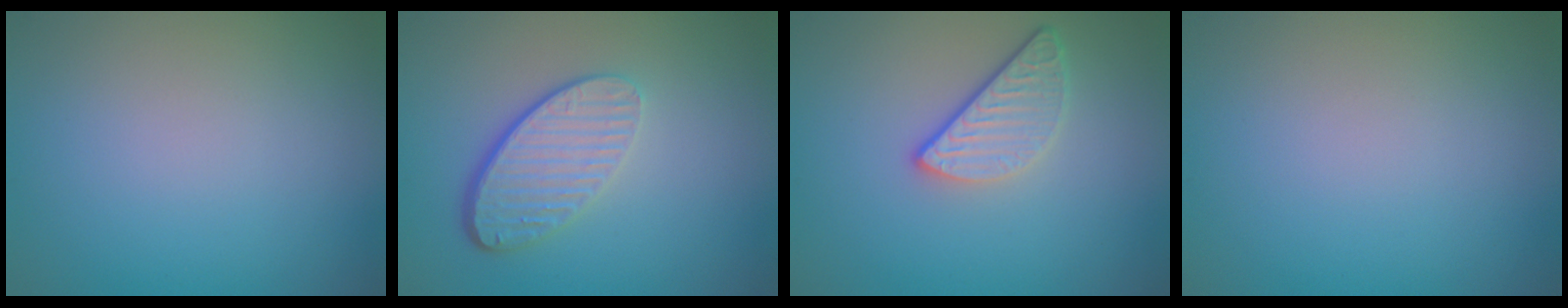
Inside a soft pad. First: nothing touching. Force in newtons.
{"total": 4.4, "press": 3.1, "slide": 3.1}
{"total": 2.9, "press": 2.3, "slide": 1.7}
{"total": 0.0}